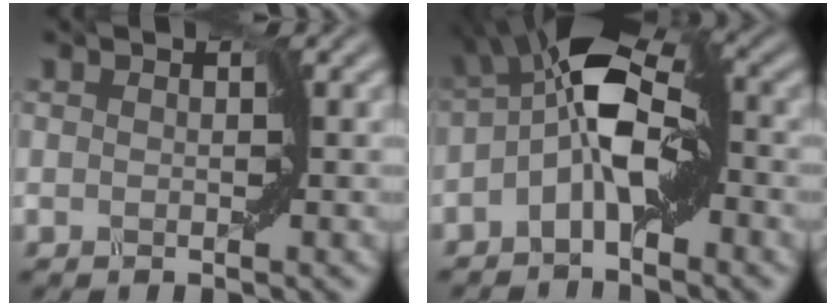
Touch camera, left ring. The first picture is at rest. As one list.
[{"total": 6.0, "force": [-0.8, 2.3, 5.5], "torque": [-0.118, 0.015, -0.021]}]